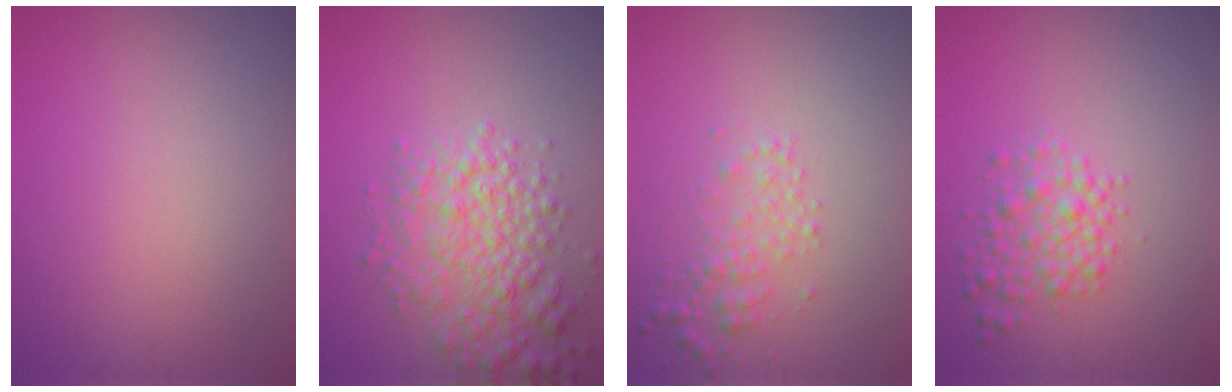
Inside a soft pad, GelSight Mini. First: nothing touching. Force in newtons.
{"total": 5.4, "press": 5.4, "slide": 0.2}
{"total": 2.1, "press": 2.1, "slide": 0.1}
{"total": 3.0, "press": 3.0, "slide": 0.1}